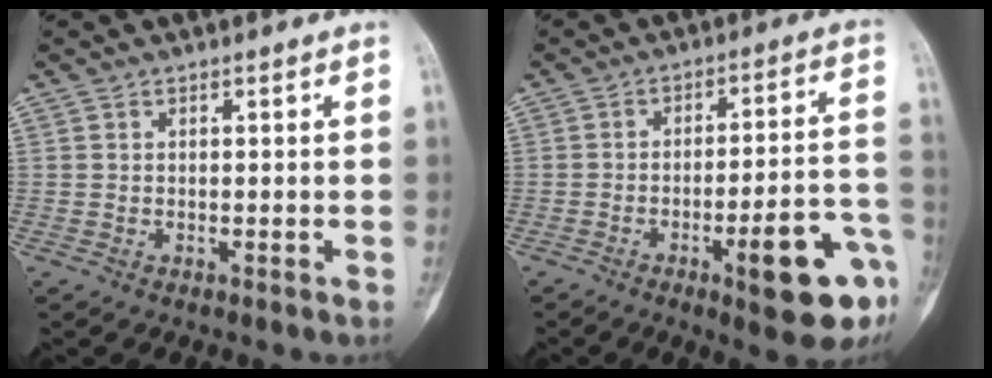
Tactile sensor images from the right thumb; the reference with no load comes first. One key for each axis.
{"total": 15.3, "fx": -6.9, "fy": 3.6, "fz": 13.2, "tx": -0.149, "ty": 0.040, "tz": -0.086}